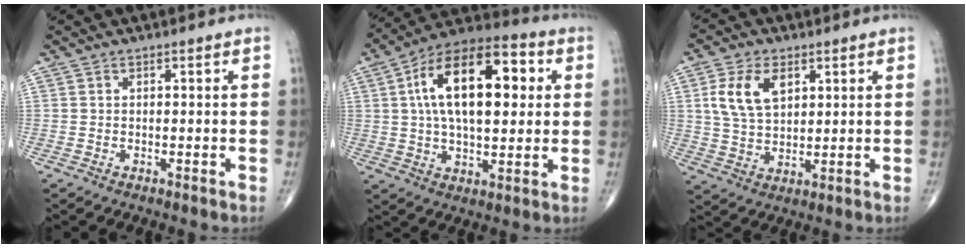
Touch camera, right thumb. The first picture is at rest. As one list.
[{"total": 20.9, "force": [4.2, 10.4, 17.6], "torque": [-0.272, 0.019, 0.059]}, {"total": 9.4, "force": [3.2, 5.7, 6.8], "torque": [-0.125, -0.006, 0.064]}]